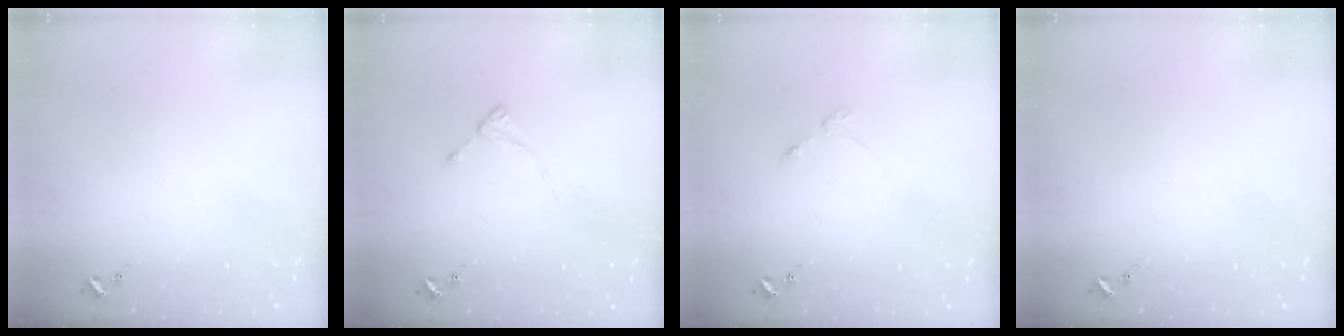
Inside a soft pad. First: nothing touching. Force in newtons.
{"total": 2.0, "press": 2.0, "slide": 0.3}
{"total": 2.5, "press": 2.4, "slide": 0.4}
{"total": 0.0}